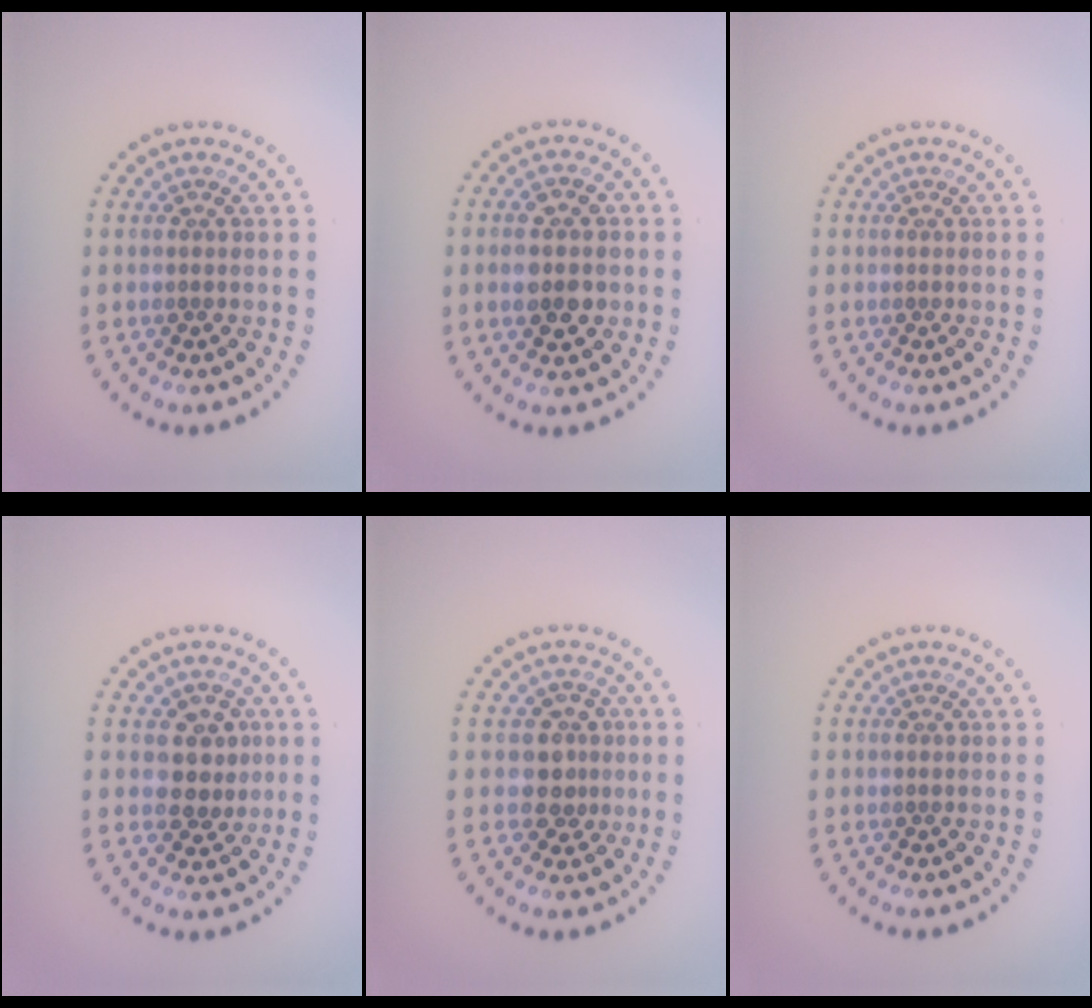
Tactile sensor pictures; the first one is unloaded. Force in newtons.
{"total": 3.7, "press": 3.7, "slide": 0.2}
{"total": 0.0}
{"total": 2.7, "press": 2.5, "slide": 0.9}
{"total": 2.5, "press": 2.2, "slide": 1.2}
{"total": 0.0}